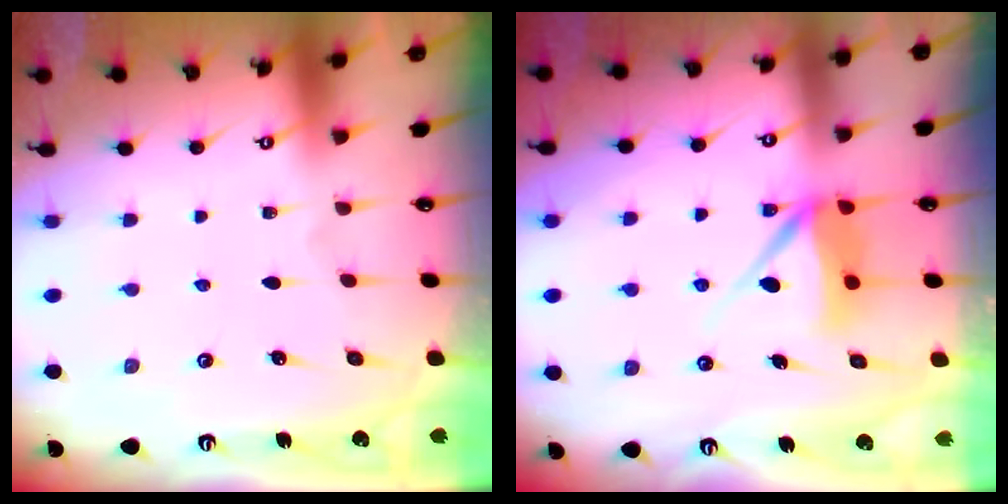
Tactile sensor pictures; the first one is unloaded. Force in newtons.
{"total": 7.9, "press": 7.9, "slide": 0.9}